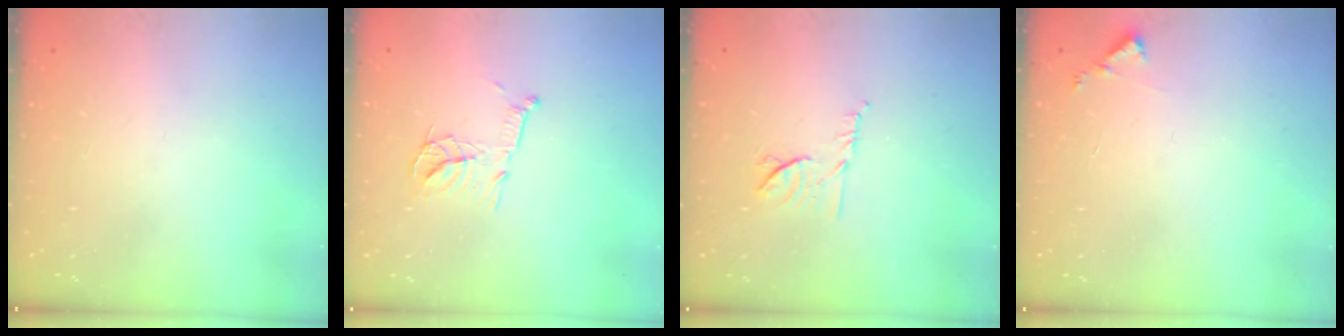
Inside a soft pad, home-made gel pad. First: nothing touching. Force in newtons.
{"total": 11.7, "press": 11.7, "slide": 0.7}
{"total": 8.0, "press": 7.9, "slide": 1.0}
{"total": 3.6, "press": 3.6, "slide": 0.3}